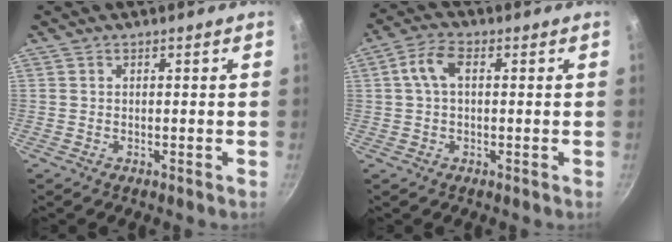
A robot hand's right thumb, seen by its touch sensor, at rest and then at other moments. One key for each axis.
{"total": 5.4, "fx": 0.8, "fy": 3.1, "fz": 4.3, "tx": -0.091, "ty": 0.017, "tz": 0.010}